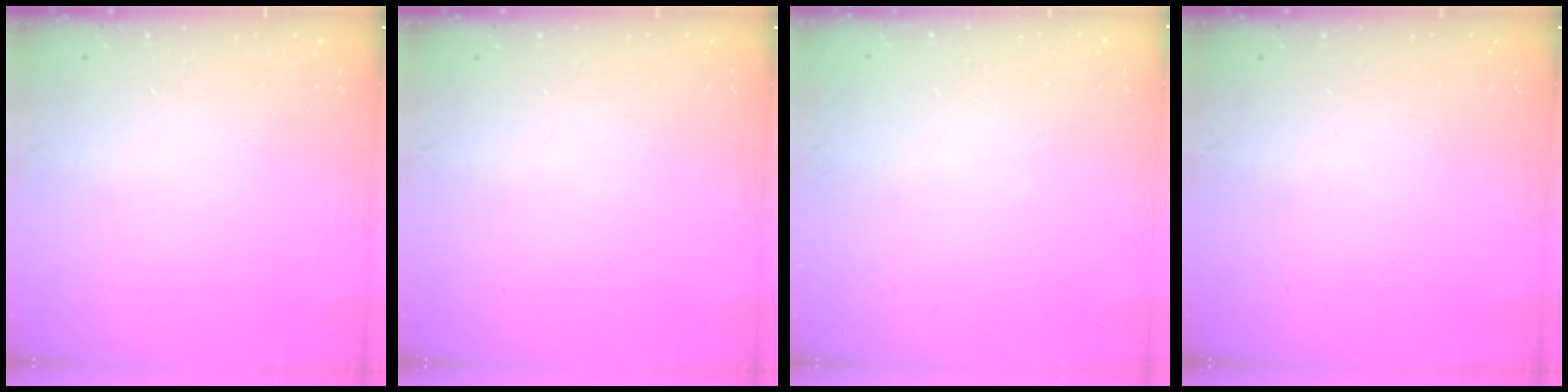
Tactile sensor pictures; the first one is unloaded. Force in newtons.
{"total": 0.0}
{"total": 0.0}
{"total": 0.0}